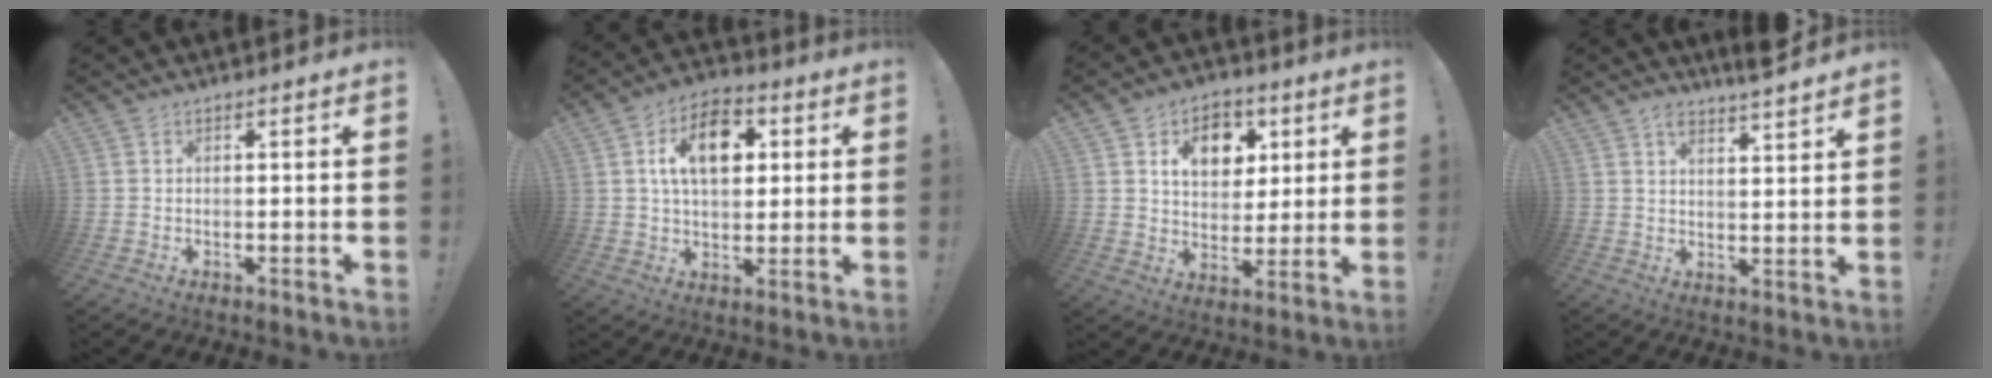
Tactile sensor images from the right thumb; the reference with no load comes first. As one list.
[{"total": 13.8, "force": [4.1, 9.0, 9.6], "torque": [-0.135, 0.001, 0.073]}, {"total": 11.7, "force": [5.3, 8.8, 5.7], "torque": [-0.075, -0.022, 0.099]}, {"total": 5.3, "force": [4.7, 0.3, 2.5], "torque": [-0.028, -0.034, 0.079]}]